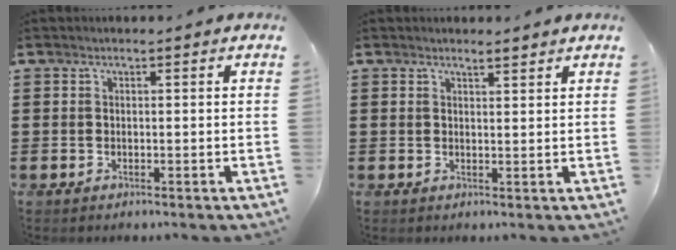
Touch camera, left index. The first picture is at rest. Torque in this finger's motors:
{"motor_torque": [2.14, 0.00, 0.05, 0.02]}